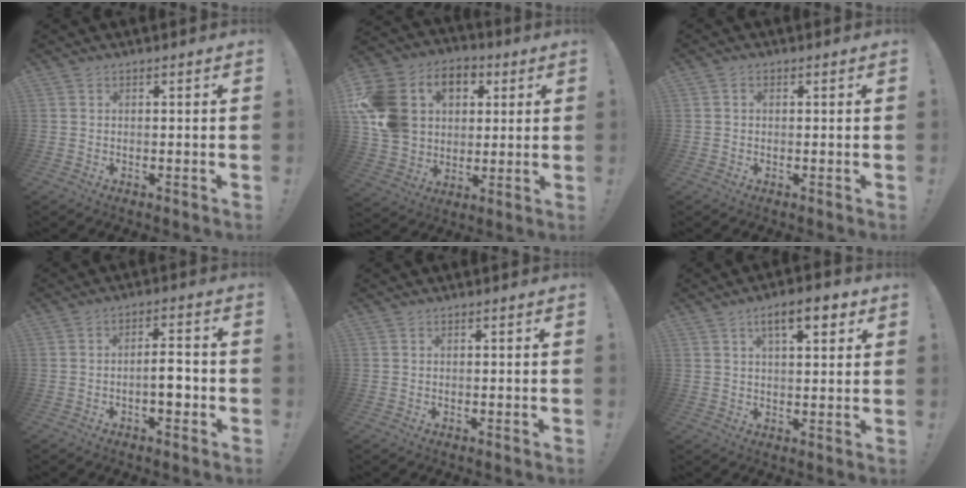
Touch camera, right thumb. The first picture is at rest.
{"total": 19.8, "force": [4.5, 15.8, 11.0], "torque": [-0.200, -0.010, 0.095]}
{"total": 1.0, "force": [0.0, 0.8, 0.5], "torque": [-0.010, 0.004, -0.001]}
{"total": 6.4, "force": [-2.0, 2.3, 5.6], "torque": [-0.075, 0.007, -0.036]}
{"total": 0.0}
{"total": 8.6, "force": [4.1, 3.0, 7.0], "torque": [-0.093, -0.012, 0.063]}